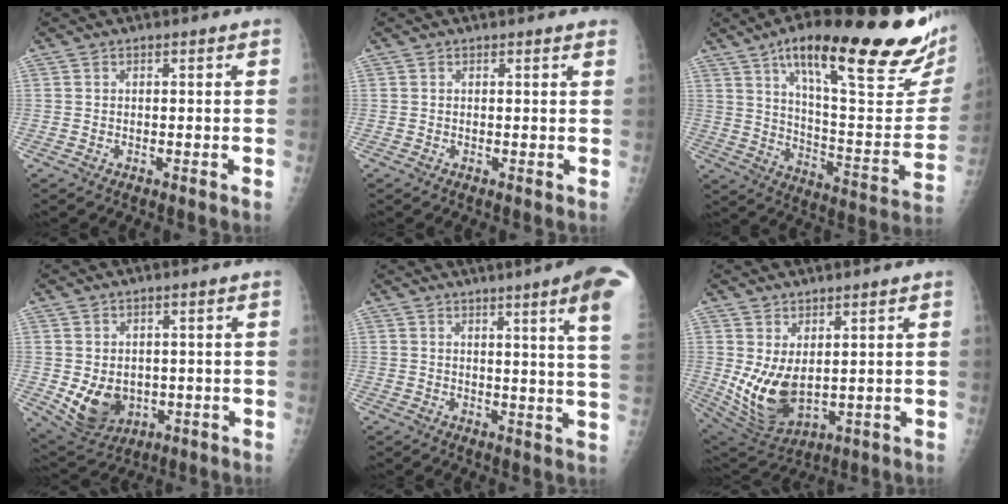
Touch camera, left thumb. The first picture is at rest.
{"total": 1.4, "force": [1.3, 0.0, 0.6], "torque": [-0.011, -0.002, 0.010]}
{"total": 31.5, "force": [18.4, 7.4, 24.5], "torque": [-0.314, -0.048, 0.286]}
{"total": 8.9, "force": [-1.0, 7.0, 5.4], "torque": [-0.069, -0.009, 0.008]}
{"total": 12.3, "force": [6.9, -0.6, 10.2], "torque": [-0.128, -0.034, 0.068]}
{"total": 10.7, "force": [1.7, 5.9, 8.8], "torque": [-0.153, -0.030, 0.056]}